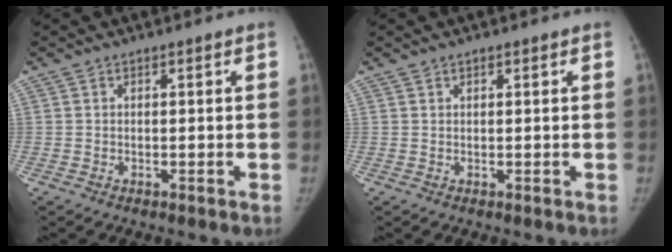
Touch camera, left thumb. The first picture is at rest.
{"total": 0.6, "force": [0.5, 0.3, 0.2], "torque": [-0.005, -0.003, 0.007]}